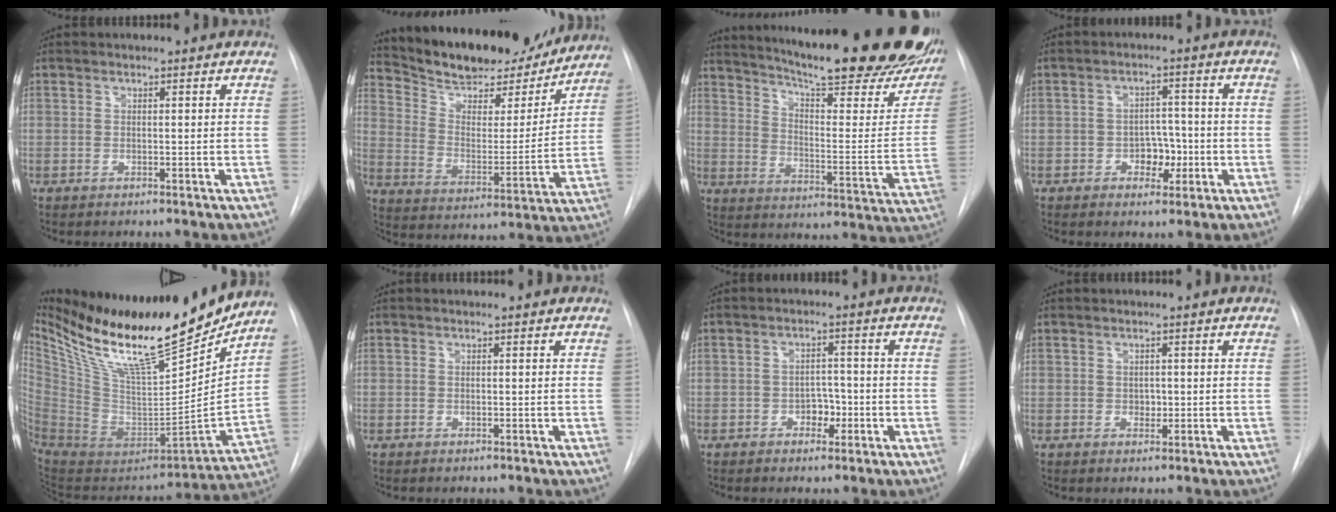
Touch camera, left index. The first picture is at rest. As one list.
[{"total": 20.4, "force": [18.5, 5.4, 6.7], "torque": [-0.110, -0.009, 0.281]}, {"total": 32.7, "force": [25.7, 5.4, 19.5], "torque": [-0.253, -0.065, 0.332]}, {"total": 4.4, "force": [-1.5, 3.0, 2.9], "torque": [-0.034, 0.009, -0.020]}, {"total": 28.6, "force": [23.0, 4.8, 16.3], "torque": [-0.282, -0.042, 0.378]}, {"total": 0.0}, {"total": 3.0, "force": [-1.3, 2.0, 1.8], "torque": [-0.017, 0.008, -0.018]}, {"total": 1.2, "force": [0.0, 1.0, 0.7], "torque": [-0.009, 0.000, 0.001]}]